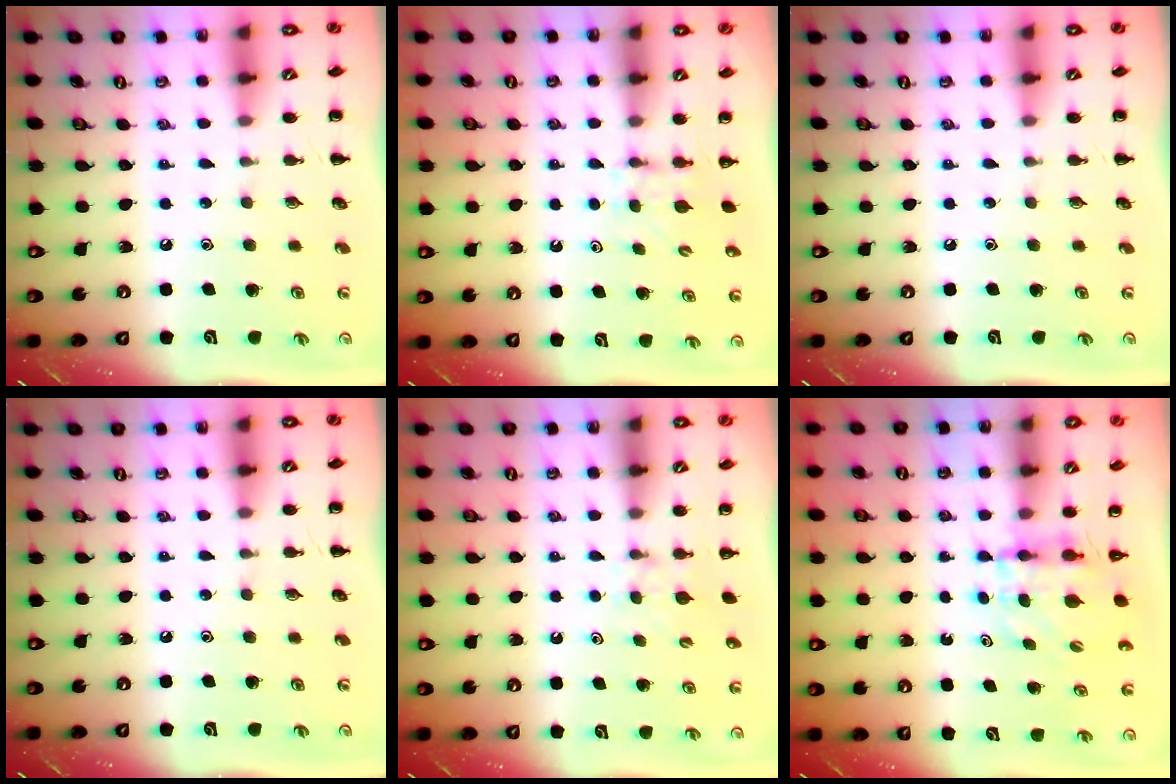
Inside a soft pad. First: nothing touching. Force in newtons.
{"total": 3.5, "press": 3.2, "slide": 1.4}
{"total": 0.0}
{"total": 0.0}
{"total": 3.7, "press": 3.4, "slide": 1.4}
{"total": 4.0, "press": 4.0, "slide": 0.1}